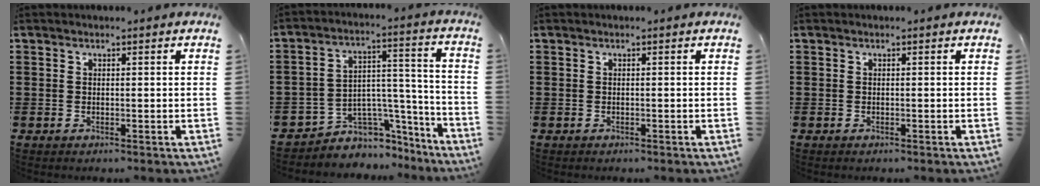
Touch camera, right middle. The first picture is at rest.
{"total": 5.0, "force": [-3.9, 3.1, 0.2], "torque": [-0.016, 0.002, -0.075]}
{"total": 0.0}
{"total": 0.0}